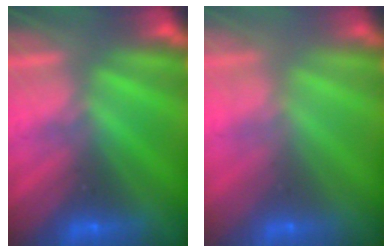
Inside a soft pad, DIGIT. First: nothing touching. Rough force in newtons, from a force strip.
{"total": 2.8}